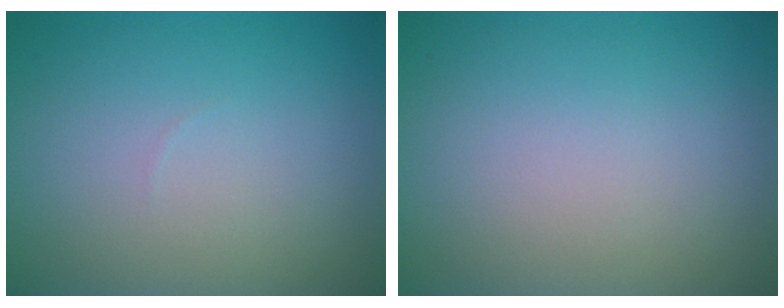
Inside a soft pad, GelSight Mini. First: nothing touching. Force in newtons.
{"total": 0.0}